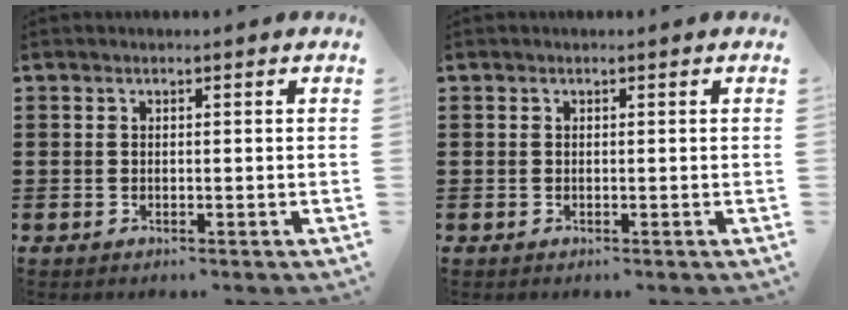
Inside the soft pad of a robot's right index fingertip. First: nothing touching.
{"total": 0.0}